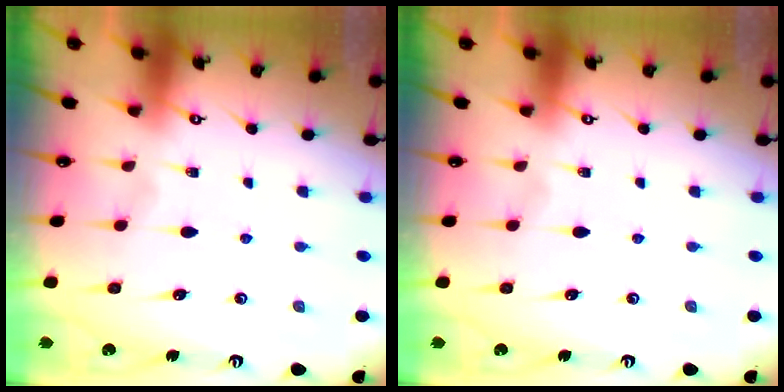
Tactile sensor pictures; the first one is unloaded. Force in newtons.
{"total": 0.0}